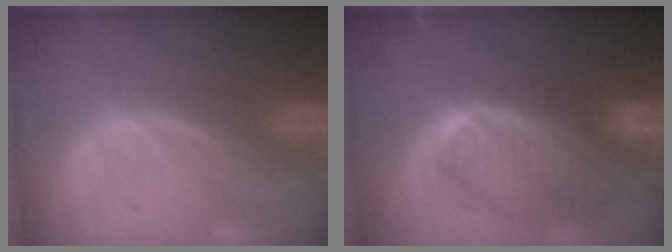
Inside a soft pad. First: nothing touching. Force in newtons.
{"total": 9.9, "press": 8.4, "slide": 5.2}